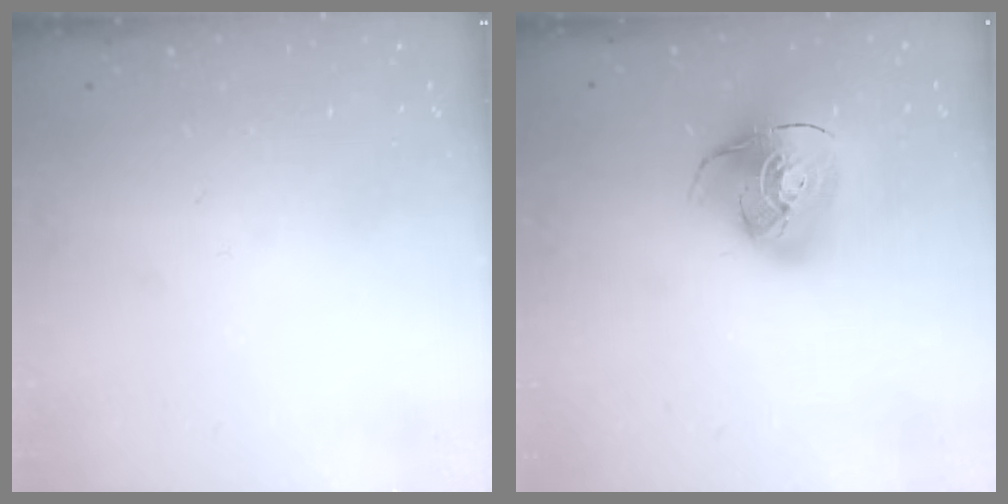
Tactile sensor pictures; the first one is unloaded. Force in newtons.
{"total": 14.9, "press": 14.7, "slide": 2.0}